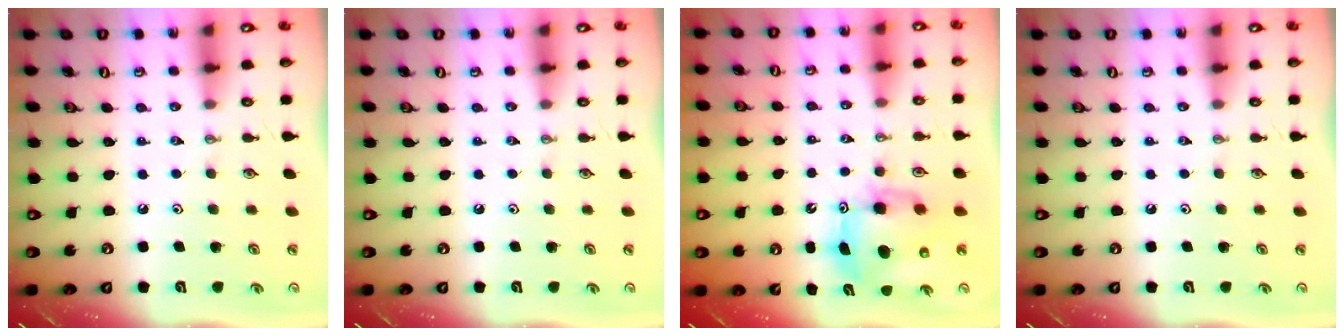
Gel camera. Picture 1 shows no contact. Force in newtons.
{"total": 0.0}
{"total": 8.6, "press": 8.6, "slide": 1.0}
{"total": 0.0}